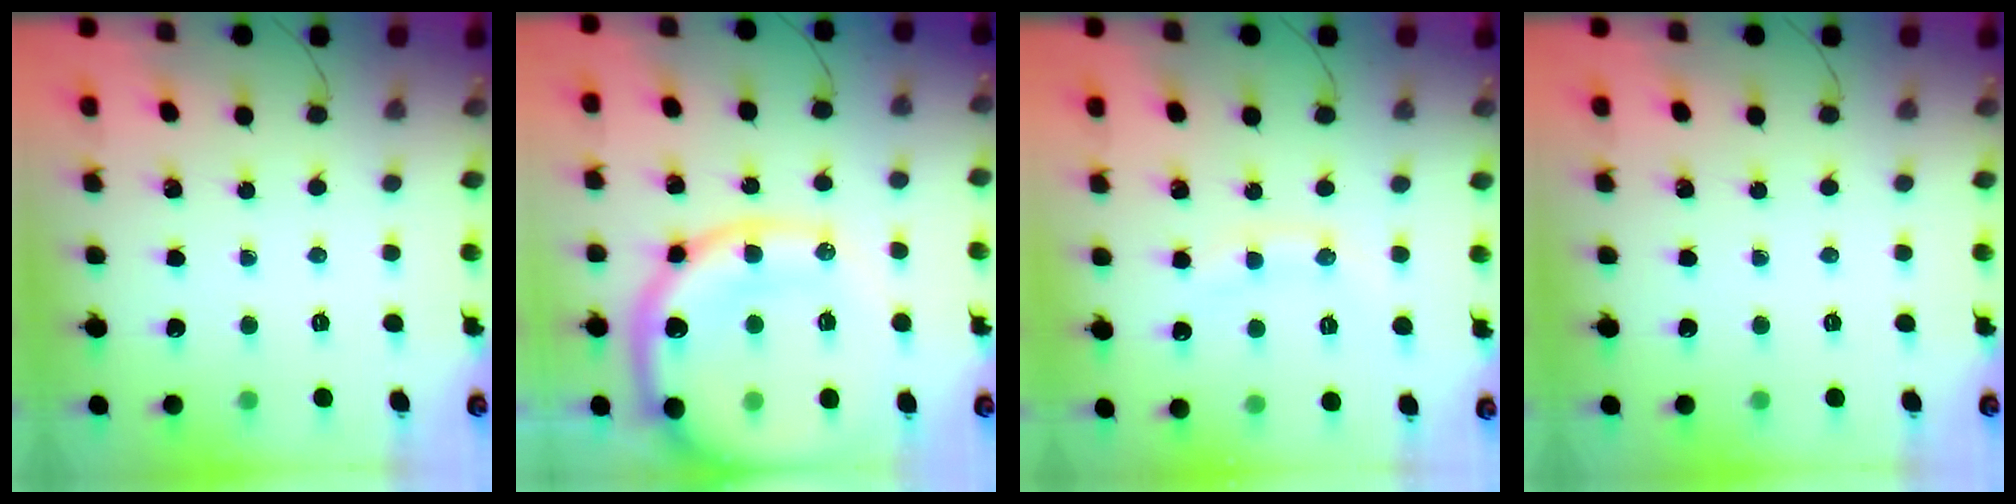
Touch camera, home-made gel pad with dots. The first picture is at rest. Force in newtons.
{"total": 25.5, "press": 25.0, "slide": 4.9}
{"total": 7.5, "press": 7.4, "slide": 0.9}
{"total": 0.0}